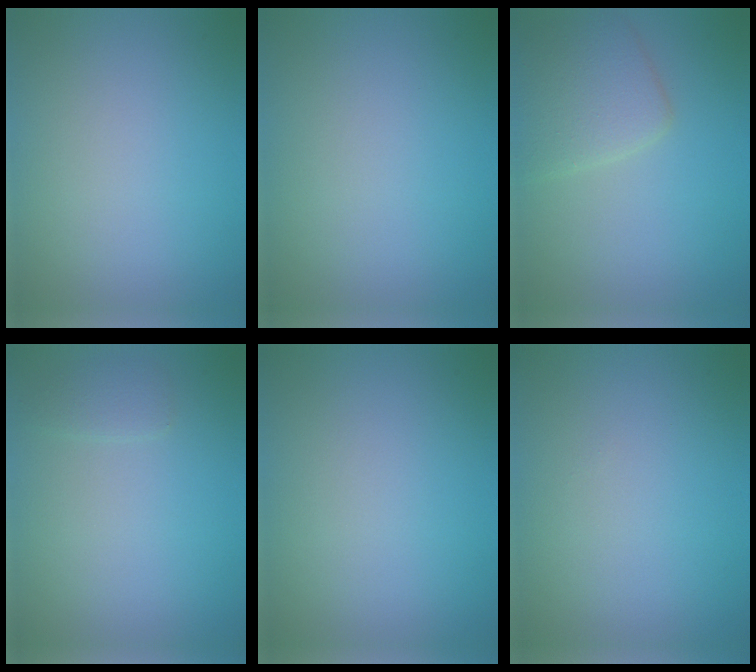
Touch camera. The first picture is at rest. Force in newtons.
{"total": 0.0}
{"total": 3.7, "press": 3.7, "slide": 0.2}
{"total": 1.0, "press": 1.0, "slide": 0.1}
{"total": 0.0}
{"total": 0.0}